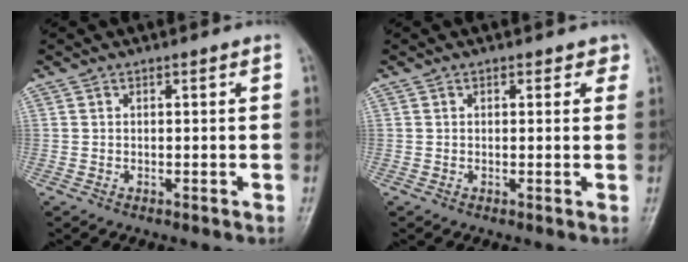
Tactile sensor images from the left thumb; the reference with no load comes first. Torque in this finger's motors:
{"motor_torque": [-0.13, 0.15, -0.30, -0.33, 0.05]}